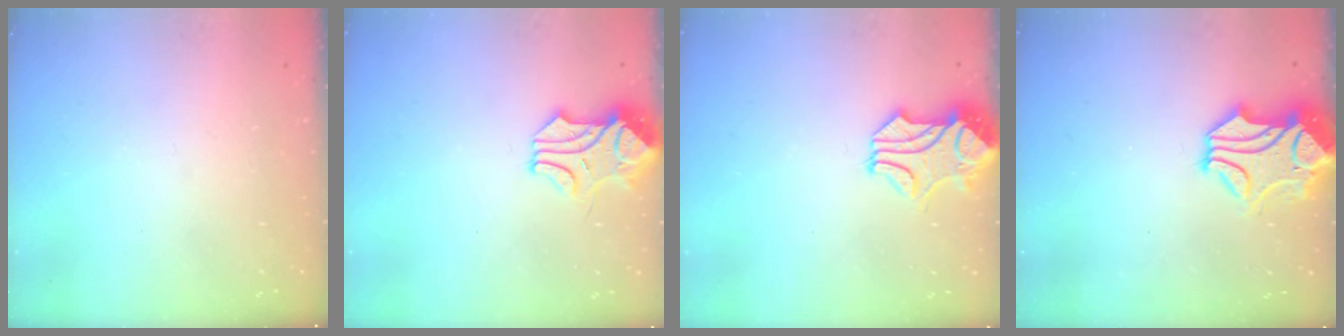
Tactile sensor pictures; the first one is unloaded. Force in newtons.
{"total": 1.1, "press": 0.5, "slide": 1.0}
{"total": 0.8, "press": 0.3, "slide": 0.7}
{"total": 2.4, "press": 2.0, "slide": 1.3}